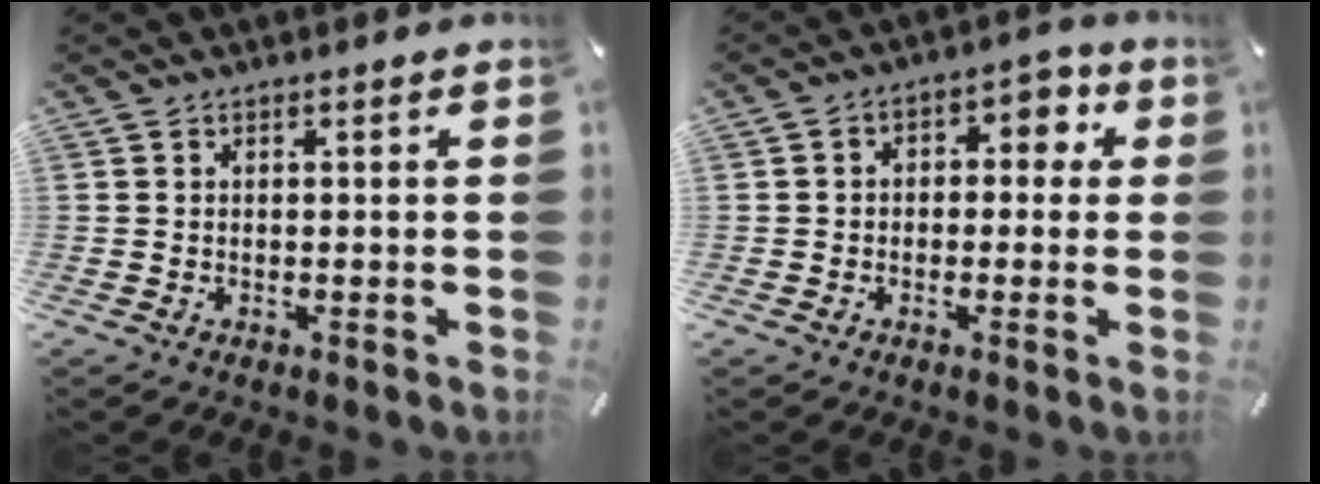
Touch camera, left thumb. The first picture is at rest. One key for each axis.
{"total": 5.2, "fx": -0.5, "fy": 4.0, "fz": 3.2, "tx": -0.040, "ty": 0.010, "tz": -0.018}